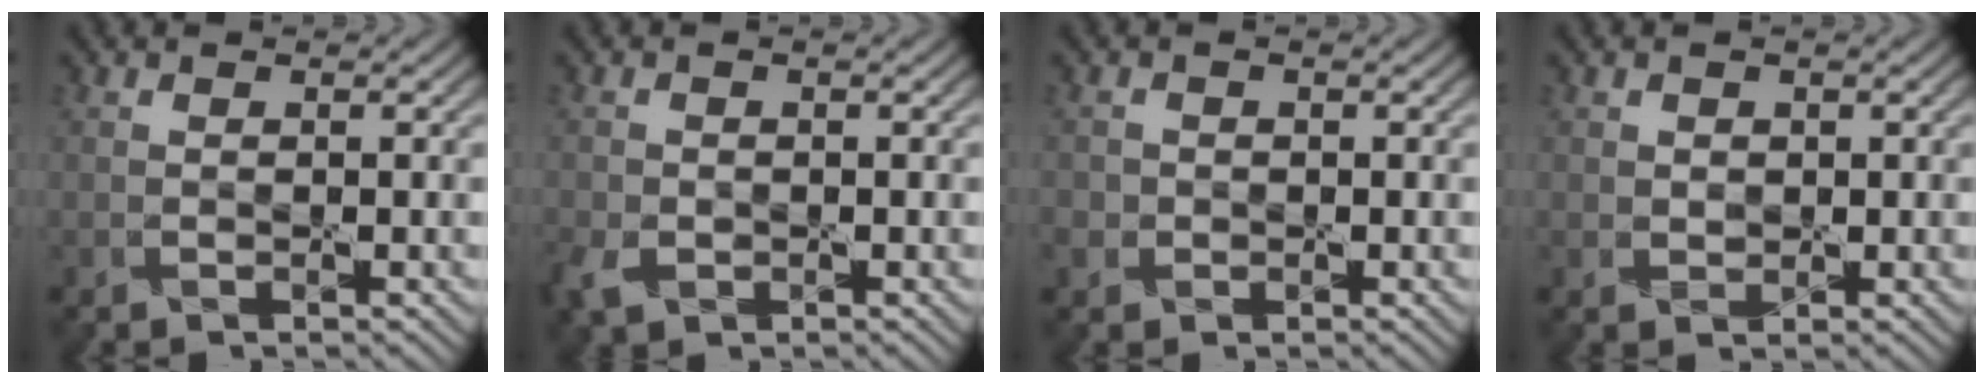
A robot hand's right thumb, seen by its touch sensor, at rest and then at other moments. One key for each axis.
{"total": 3.0, "fx": -1.4, "fy": 2.1, "fz": 1.5, "tx": -0.044, "ty": -0.014, "tz": -0.032}
{"total": 1.8, "fx": -0.5, "fy": 1.7, "fz": 0.3, "tx": -0.006, "ty": -0.006, "tz": -0.012}
{"total": 1.1, "fx": 0.3, "fy": 1.0, "fz": 0.4, "tx": -0.013, "ty": -0.005, "tz": 0.006}